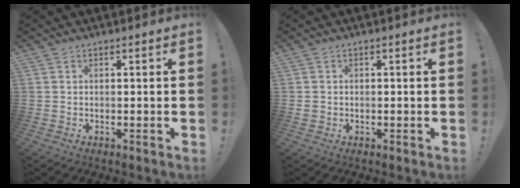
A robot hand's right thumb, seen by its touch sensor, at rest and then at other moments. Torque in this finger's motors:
{"motor_torque": [0.08, 0.02, 0.24, -0.24, 0.00]}